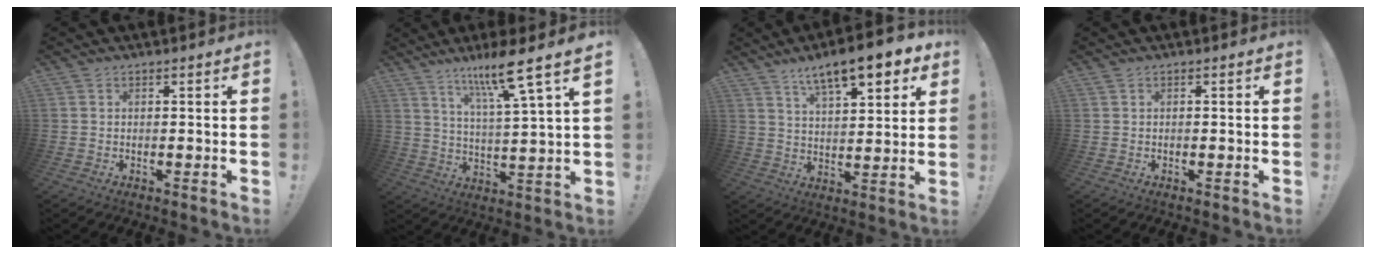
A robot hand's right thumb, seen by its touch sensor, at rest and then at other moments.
{"total": 12.1, "force": [8.2, -0.3, 9.0], "torque": [-0.144, -0.052, 0.119]}
{"total": 12.9, "force": [8.3, 3.7, 9.1], "torque": [-0.141, -0.045, 0.136]}
{"total": 0.0}